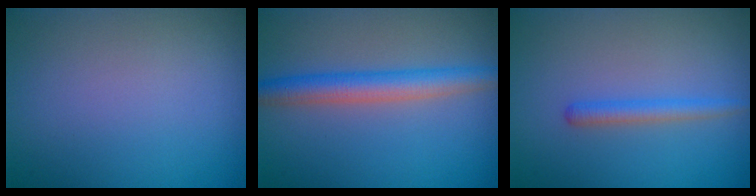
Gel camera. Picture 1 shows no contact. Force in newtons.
{"total": 4.0, "press": 4.0, "slide": 0.2}
{"total": 1.7, "press": 1.7, "slide": 0.2}